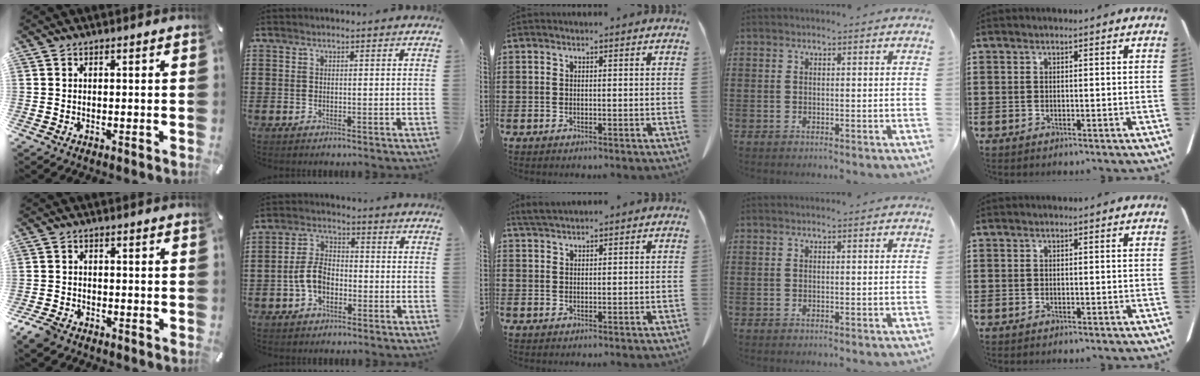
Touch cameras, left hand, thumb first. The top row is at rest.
{"thumb": {"total": 3.6, "force": [-2.8, 1.9, 1.3], "torque": [-0.040, 0.008, -0.056]}, "index": {"total": 5.6, "force": [-1.9, 3.5, 3.9], "torque": [-0.099, 0.005, -0.043]}, "middle": {"total": 2.3, "force": [2.1, 0.1, 0.9], "torque": [-0.023, 0.000, 0.042]}}